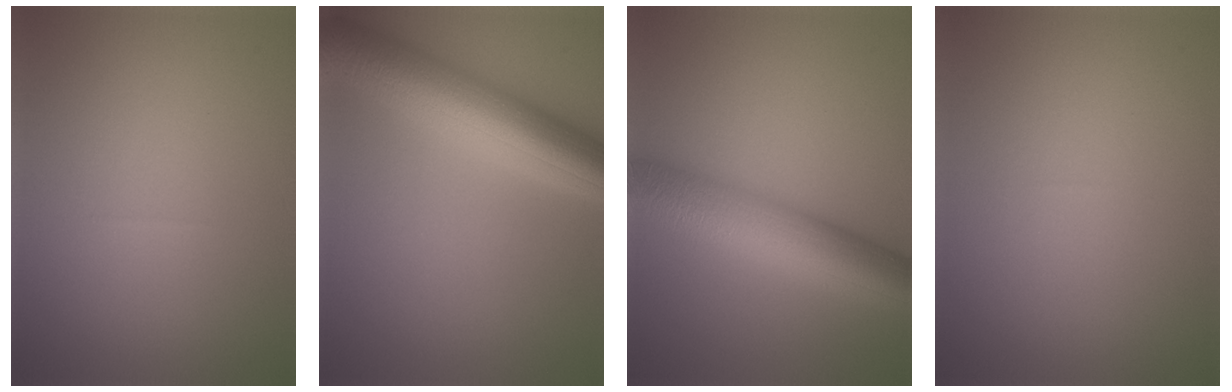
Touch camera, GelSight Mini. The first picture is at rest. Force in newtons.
{"total": 9.4, "press": 9.4, "slide": 0.2}
{"total": 10.0, "press": 10.0, "slide": 0.2}
{"total": 0.0}